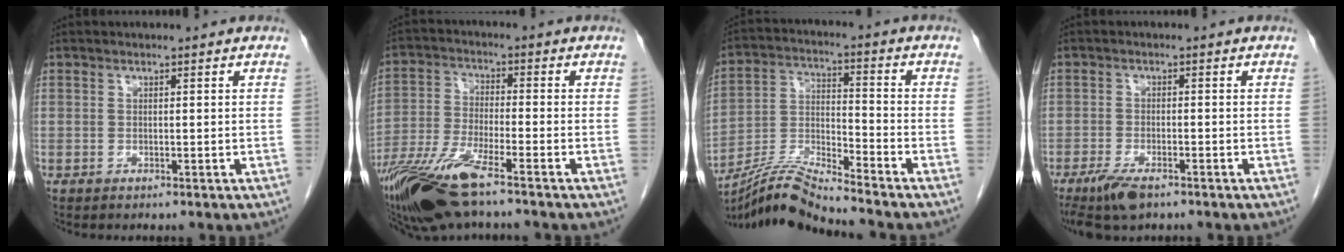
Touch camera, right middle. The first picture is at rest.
{"total": 12.1, "force": [-8.5, 1.7, 8.4], "torque": [-0.166, -0.027, -0.157]}
{"total": 9.4, "force": [-8.8, -1.3, 3.0], "torque": [-0.065, -0.003, -0.167]}
{"total": 5.6, "force": [-3.9, 1.5, 3.7], "torque": [-0.072, -0.011, -0.068]}